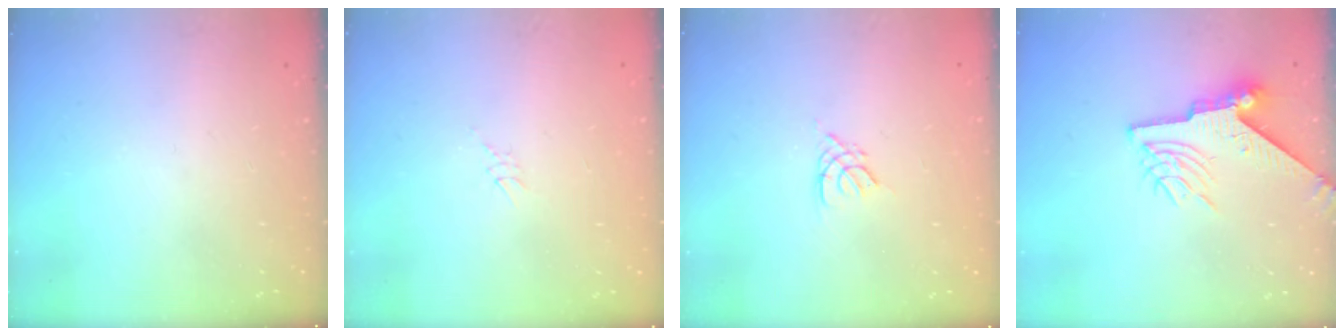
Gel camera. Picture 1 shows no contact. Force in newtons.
{"total": 2.6, "press": 2.6, "slide": 0.2}
{"total": 2.8, "press": 2.7, "slide": 0.5}
{"total": 9.2, "press": 9.1, "slide": 1.1}